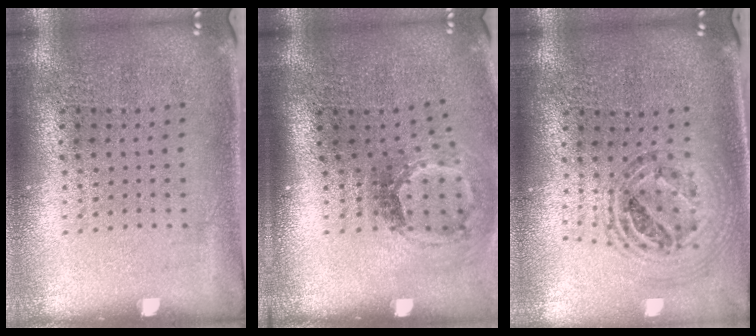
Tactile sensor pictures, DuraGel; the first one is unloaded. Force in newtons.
{"total": 1.8, "press": 1.1, "slide": 1.4}
{"total": 1.0, "press": 1.0, "slide": 0.1}